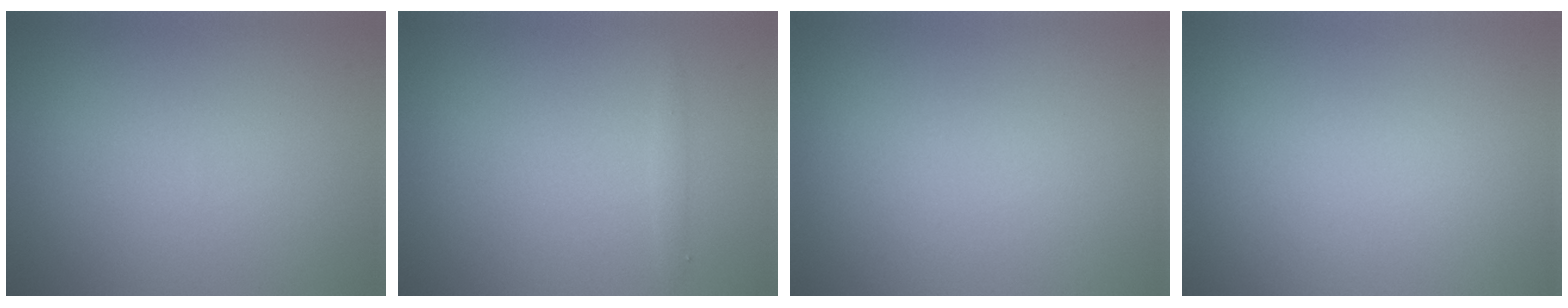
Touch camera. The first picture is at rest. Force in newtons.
{"total": 0.6, "press": 0.6, "slide": 0.0}
{"total": 0.0}
{"total": 0.0}